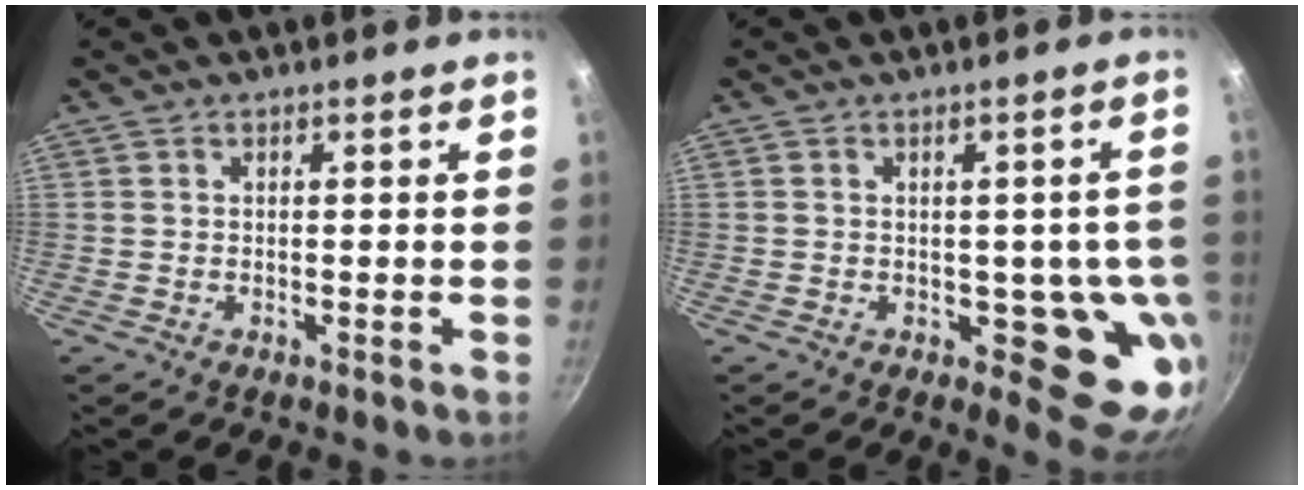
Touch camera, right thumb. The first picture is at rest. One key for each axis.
{"total": 11.9, "fx": -2.3, "fy": 6.1, "fz": 10.0, "tx": -0.054, "ty": 0.000, "tz": -0.024}